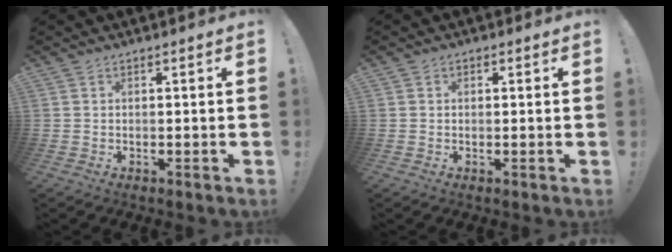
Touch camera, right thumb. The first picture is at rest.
{"total": 2.4, "force": [-0.6, 2.0, 1.2], "torque": [-0.015, 0.010, -0.011]}